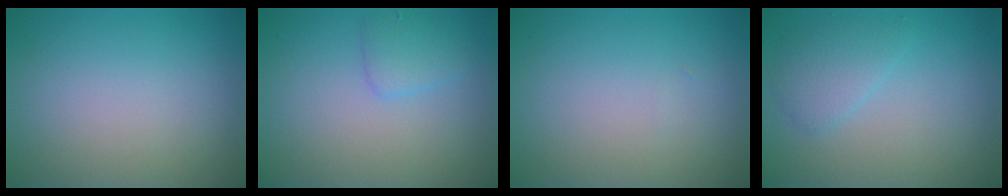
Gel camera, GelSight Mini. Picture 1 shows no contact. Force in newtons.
{"total": 1.7, "press": 1.7, "slide": 0.1}
{"total": 0.0}
{"total": 2.0, "press": 2.0, "slide": 0.1}